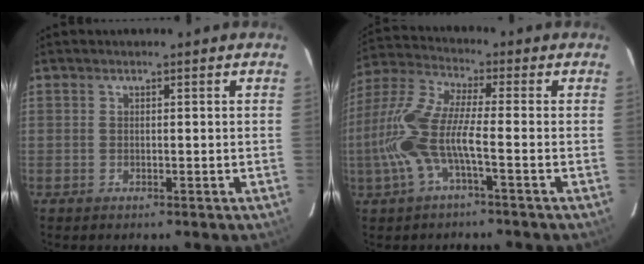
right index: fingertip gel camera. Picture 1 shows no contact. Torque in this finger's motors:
{"motor_torque": [1.46, -0.67, 0.97, 0.21]}